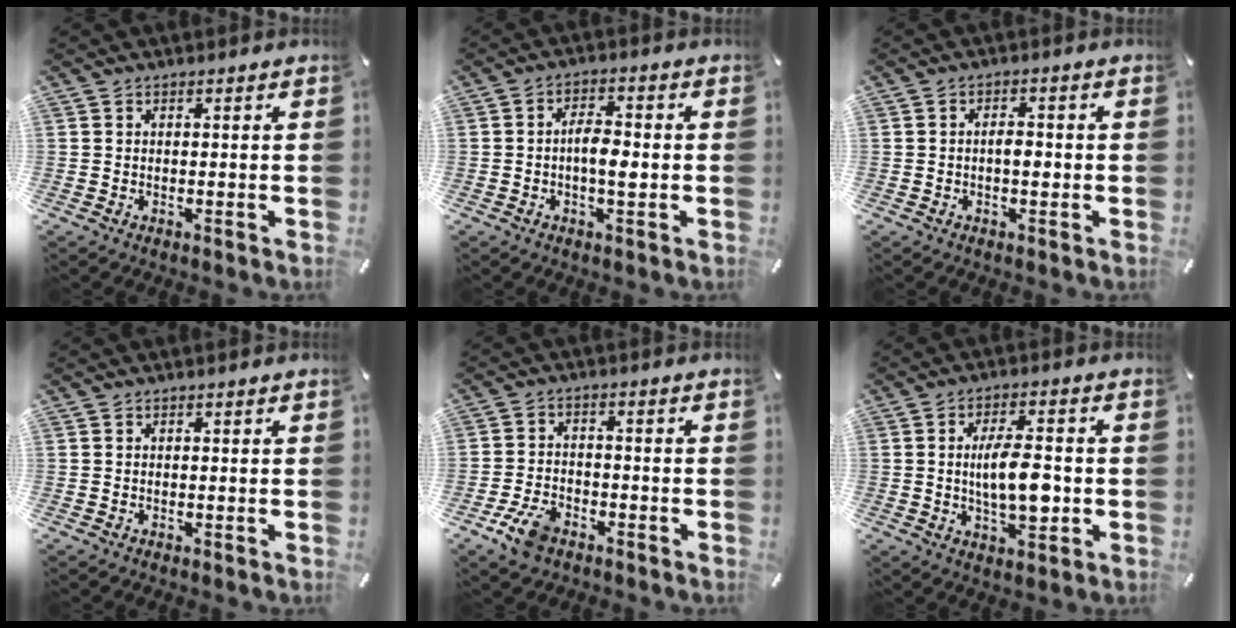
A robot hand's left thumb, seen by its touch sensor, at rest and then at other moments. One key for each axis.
{"total": 5.4, "fx": -0.9, "fy": 2.3, "fz": 4.8, "tx": -0.084, "ty": 0.011, "tz": -0.016}
{"total": 2.9, "fx": -0.5, "fy": 1.4, "fz": 2.5, "tx": -0.047, "ty": 0.007, "tz": -0.011}
{"total": 0.0}
{"total": 7.2, "fx": -4.3, "fy": 4.0, "fz": 4.1, "tx": -0.093, "ty": 0.016, "tz": -0.081}
{"total": 10.5, "fx": -0.7, "fy": 4.6, "fz": 9.4, "tx": -0.163, "ty": -0.006, "tz": -0.018}